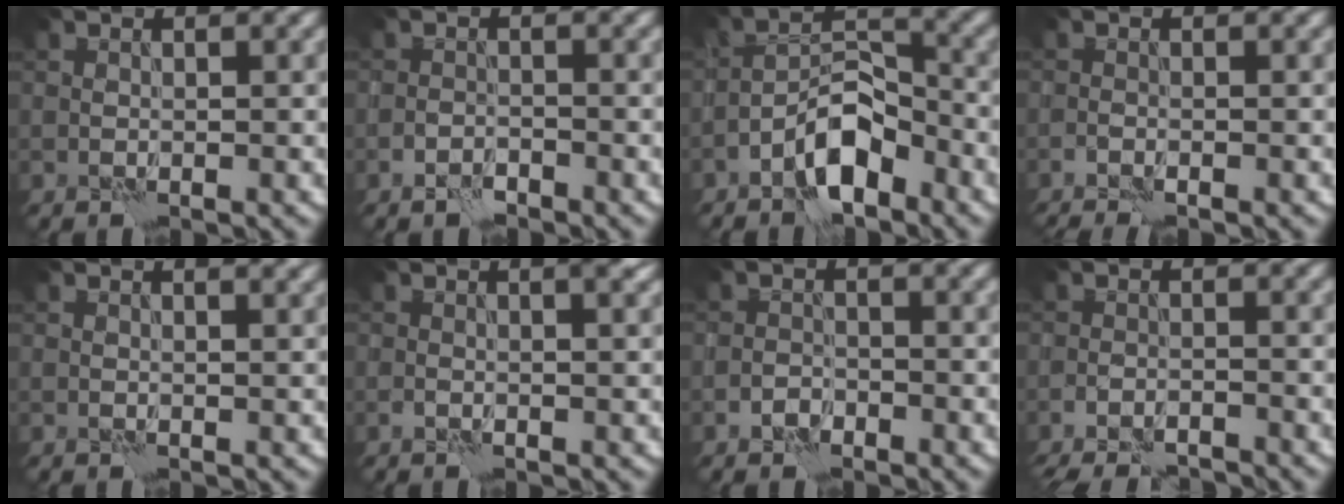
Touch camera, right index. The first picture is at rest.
{"total": 1.7, "force": [-1.3, 0.6, 0.7], "torque": [-0.010, 0.003, -0.028]}
{"total": 5.4, "force": [-3.3, 2.2, 3.6], "torque": [-0.056, 0.015, -0.066]}
{"total": 2.2, "force": [-1.9, 0.3, 1.1], "torque": [-0.033, -0.002, -0.032]}
{"total": 1.7, "force": [1.2, 0.4, 1.1], "torque": [-0.014, 0.000, 0.011]}
{"total": 1.8, "force": [0.3, 0.5, 1.7], "torque": [-0.023, 0.001, 0.001]}
{"total": 1.3, "force": [-1.0, 0.8, 0.4], "torque": [-0.004, 0.005, -0.021]}
{"total": 4.9, "force": [-4.5, 1.0, 1.8], "torque": [-0.032, -0.005, -0.068]}